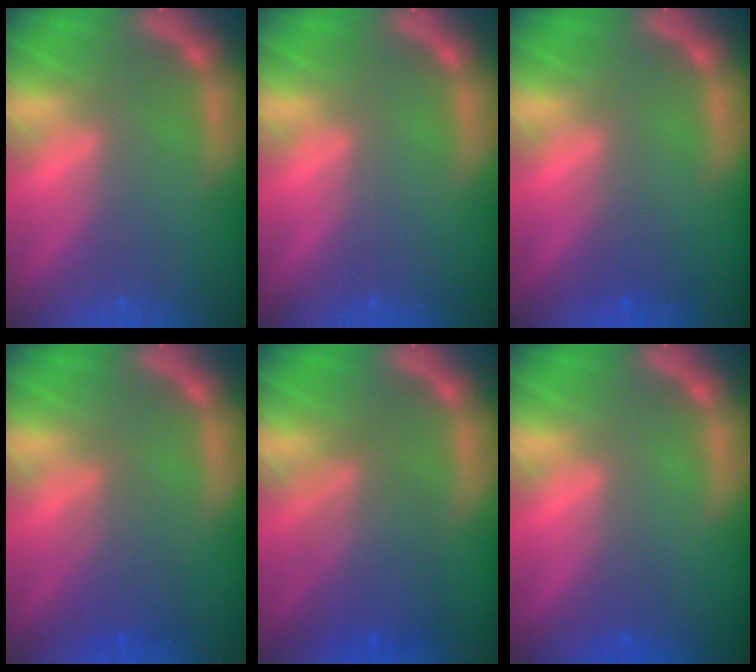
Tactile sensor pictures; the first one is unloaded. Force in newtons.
{"total": 0.0}
{"total": 1.0}
{"total": 2.9}
{"total": 5.5}
{"total": 0.9}